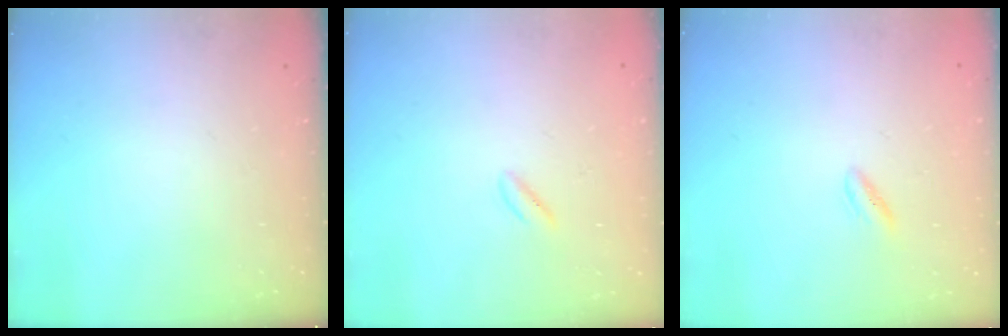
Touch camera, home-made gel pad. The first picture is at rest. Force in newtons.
{"total": 0.8, "press": 0.4, "slide": 0.7}
{"total": 1.8, "press": 1.6, "slide": 0.8}